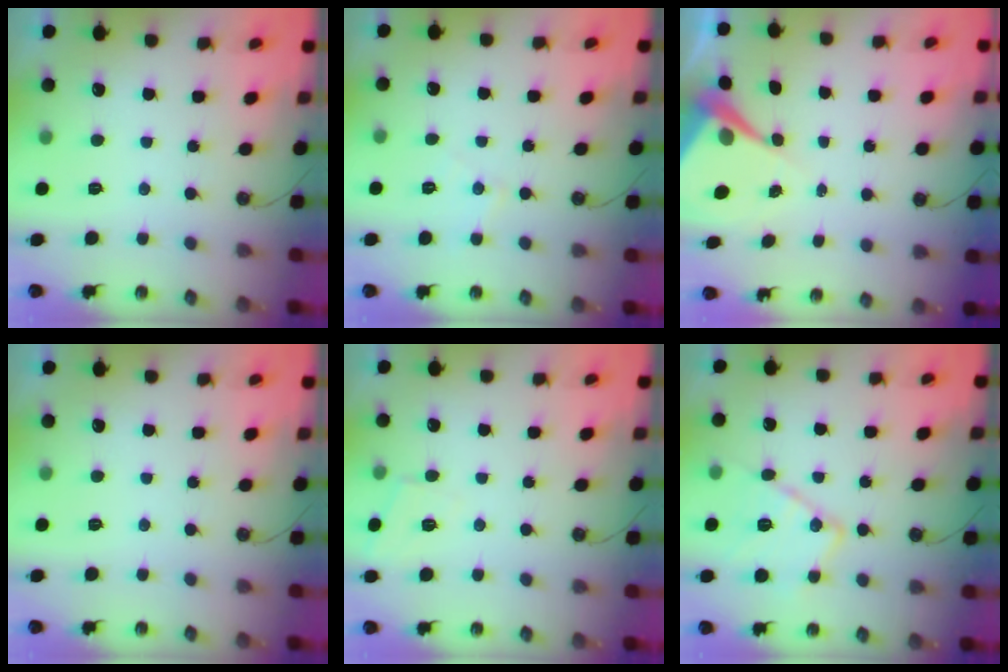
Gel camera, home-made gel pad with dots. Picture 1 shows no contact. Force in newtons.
{"total": 5.6, "press": 5.6, "slide": 0.5}
{"total": 7.6, "press": 7.6, "slide": 0.6}
{"total": 0.0}
{"total": 4.4, "press": 4.4, "slide": 0.6}
{"total": 13.5, "press": 13.4, "slide": 1.2}